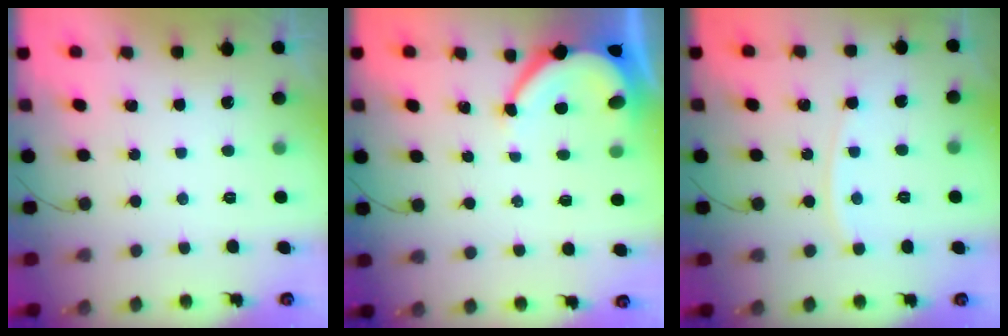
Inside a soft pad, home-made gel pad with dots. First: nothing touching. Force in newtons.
{"total": 5.6, "press": 5.6, "slide": 0.5}
{"total": 4.3, "press": 4.3, "slide": 0.2}